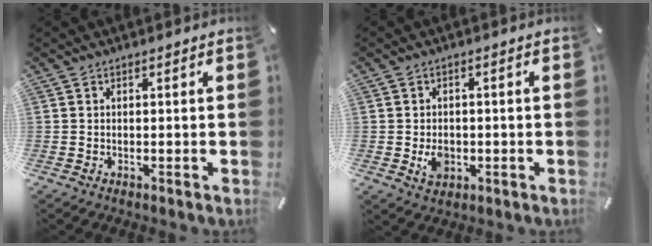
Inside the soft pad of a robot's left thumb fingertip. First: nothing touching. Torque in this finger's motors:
{"motor_torque": [0.18, 0.96, 0.32, -0.23, 0.00]}